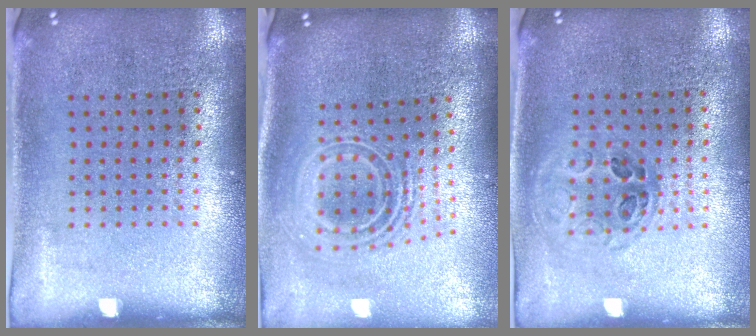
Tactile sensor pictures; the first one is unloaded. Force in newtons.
{"total": 2.3, "press": 1.7, "slide": 1.6}
{"total": 1.0, "press": 0.9, "slide": 0.3}